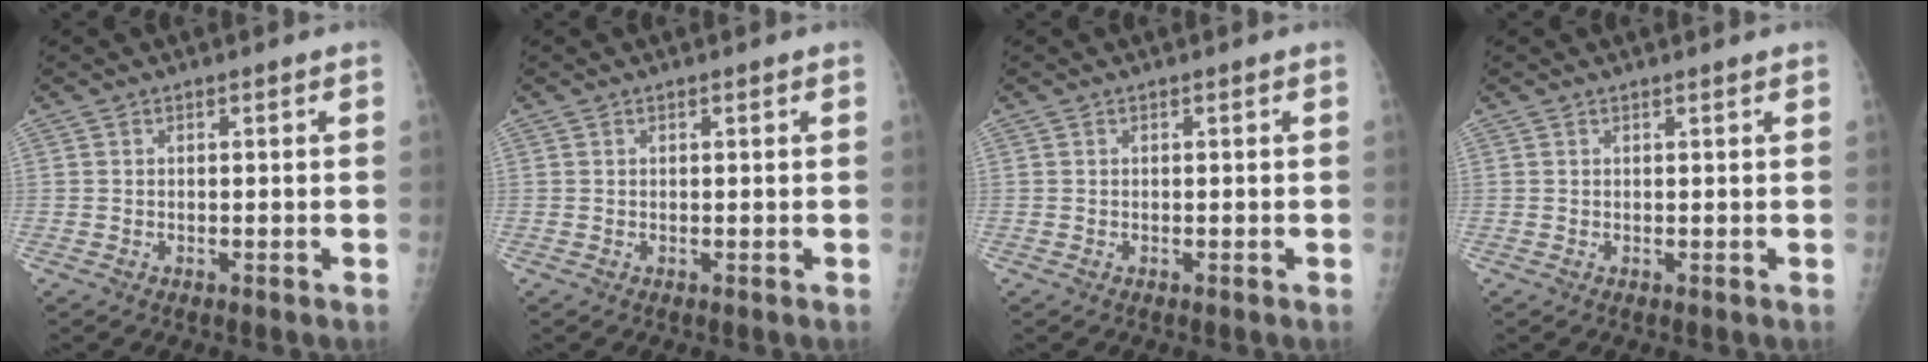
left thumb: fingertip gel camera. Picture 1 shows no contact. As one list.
[{"total": 0.5, "force": [0.3, 0.1, 0.4], "torque": [-0.007, 0.000, 0.004]}, {"total": 0.0}, {"total": 0.7, "force": [0.6, 0.0, 0.4], "torque": [-0.008, 0.001, 0.010]}]